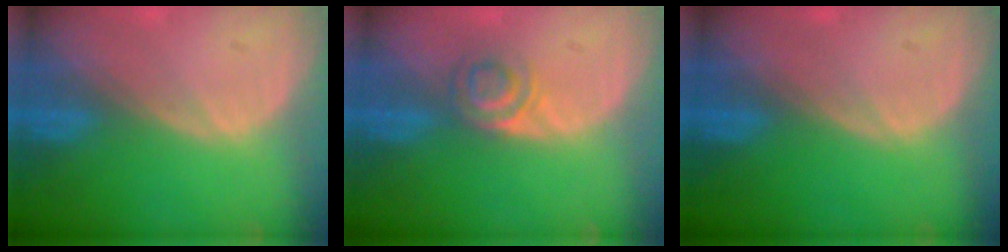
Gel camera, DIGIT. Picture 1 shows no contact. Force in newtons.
{"total": 3.5, "press": 3.4, "slide": 0.9}
{"total": 0.0}